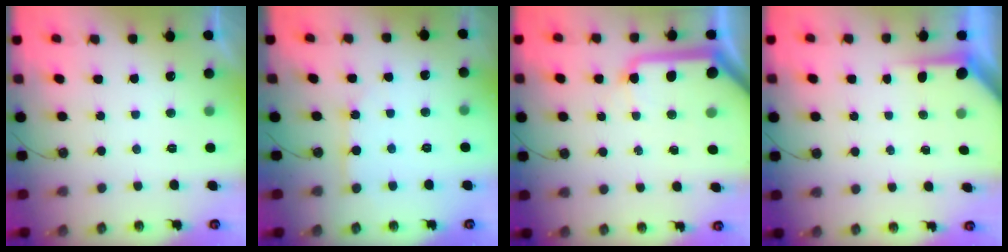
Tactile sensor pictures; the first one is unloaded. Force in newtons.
{"total": 3.6, "press": 3.6, "slide": 0.1}
{"total": 14.9, "press": 14.8, "slide": 1.8}
{"total": 3.6, "press": 3.6, "slide": 0.4}